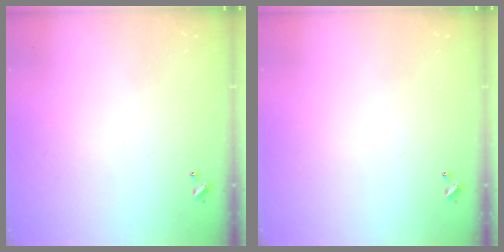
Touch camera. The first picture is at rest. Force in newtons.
{"total": 0.0}